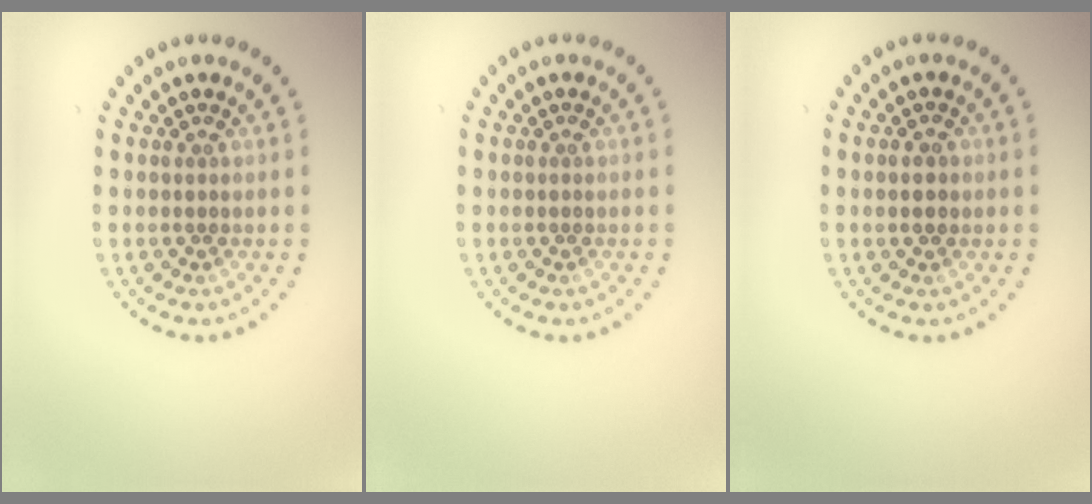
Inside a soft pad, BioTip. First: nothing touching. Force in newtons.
{"total": 0.0}
{"total": 1.7, "press": 1.7, "slide": 0.1}